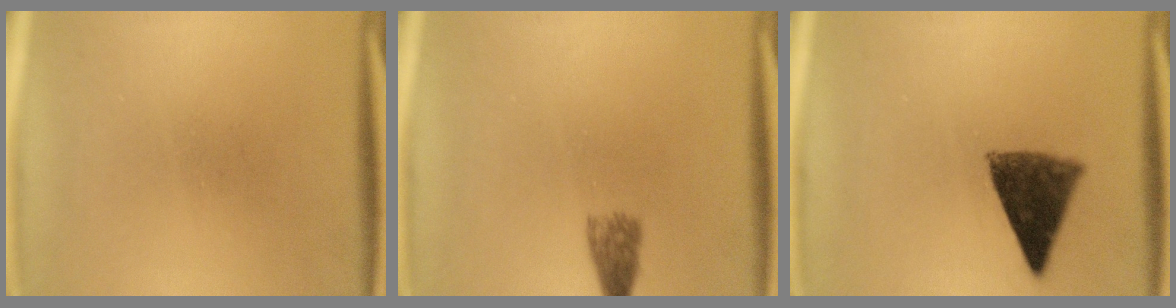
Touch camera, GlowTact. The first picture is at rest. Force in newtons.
{"total": 2.7}
{"total": 9.3}